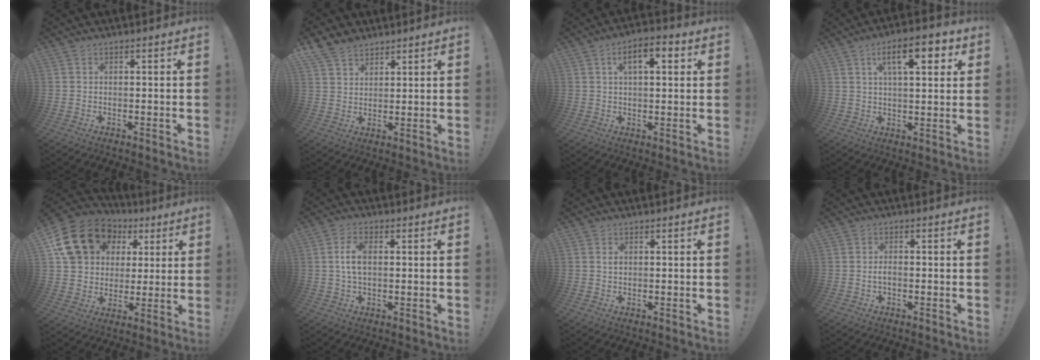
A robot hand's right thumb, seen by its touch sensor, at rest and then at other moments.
{"total": 7.2, "force": [5.6, 4.1, 1.8], "torque": [-0.031, -0.031, 0.111]}
{"total": 7.6, "force": [2.4, 3.5, 6.4], "torque": [-0.089, 0.002, 0.033]}
{"total": 12.1, "force": [4.8, 4.3, 10.3], "torque": [-0.153, -0.001, 0.072]}
{"total": 20.1, "force": [8.8, 15.3, 9.6], "torque": [-0.165, -0.025, 0.184]}
{"total": 5.7, "force": [0.8, 3.1, 4.8], "torque": [-0.082, 0.001, 0.011]}
{"total": 0.6, "force": [0.0, 0.4, 0.5], "torque": [-0.010, 0.002, 0.000]}
{"total": 1.6, "force": [-0.8, 0.7, 1.2], "torque": [-0.022, 0.005, -0.014]}